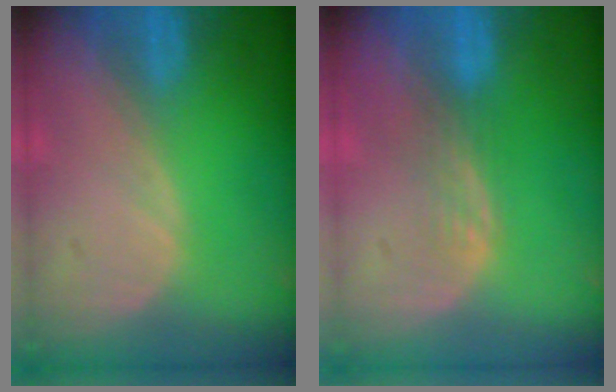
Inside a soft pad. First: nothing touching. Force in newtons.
{"total": 1.9, "press": 1.9, "slide": 0.3}